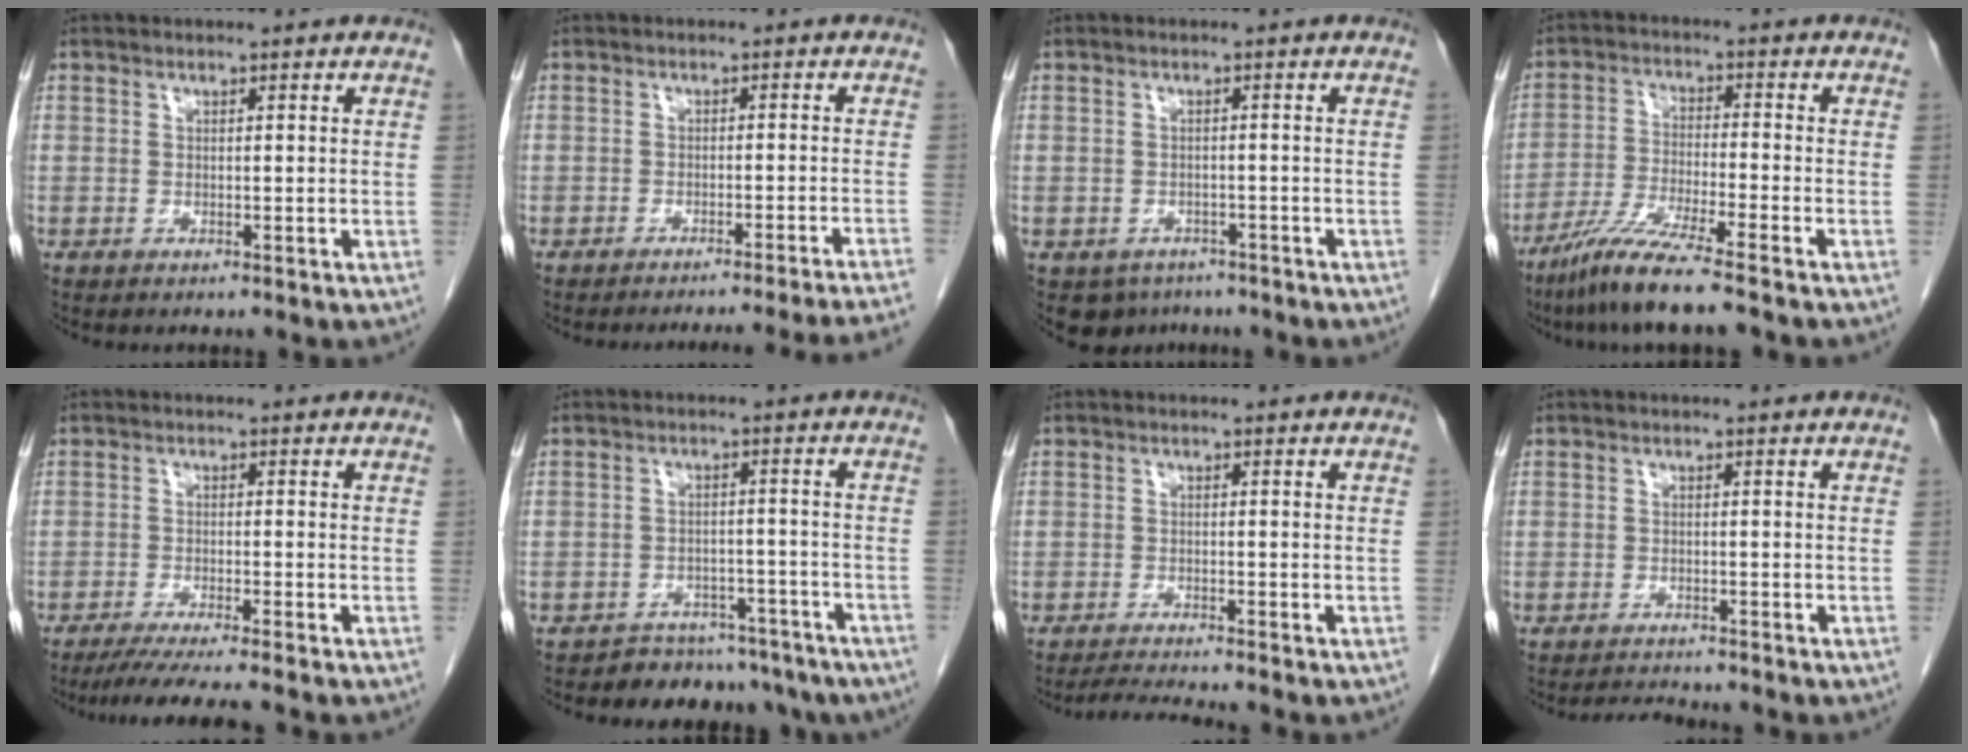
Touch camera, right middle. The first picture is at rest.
{"total": 14.6, "force": [-13.7, -3.0, 4.1], "torque": [-0.017, -0.027, -0.162]}
{"total": 4.3, "force": [-3.0, 3.0, 0.6], "torque": [-0.004, 0.004, -0.040]}
{"total": 8.9, "force": [-6.8, -0.7, 5.6], "torque": [-0.110, -0.033, -0.130]}
{"total": 7.0, "force": [-5.9, -0.9, 3.7], "torque": [-0.047, -0.022, -0.095]}
{"total": 10.3, "force": [-8.6, 5.4, 1.4], "torque": [0.002, 0.026, -0.096]}
{"total": 3.1, "force": [-2.8, -1.0, 0.7], "torque": [-0.021, -0.018, -0.053]}
{"total": 1.9, "force": [-1.9, -0.2, 0.0], "torque": [-0.005, -0.012, -0.029]}